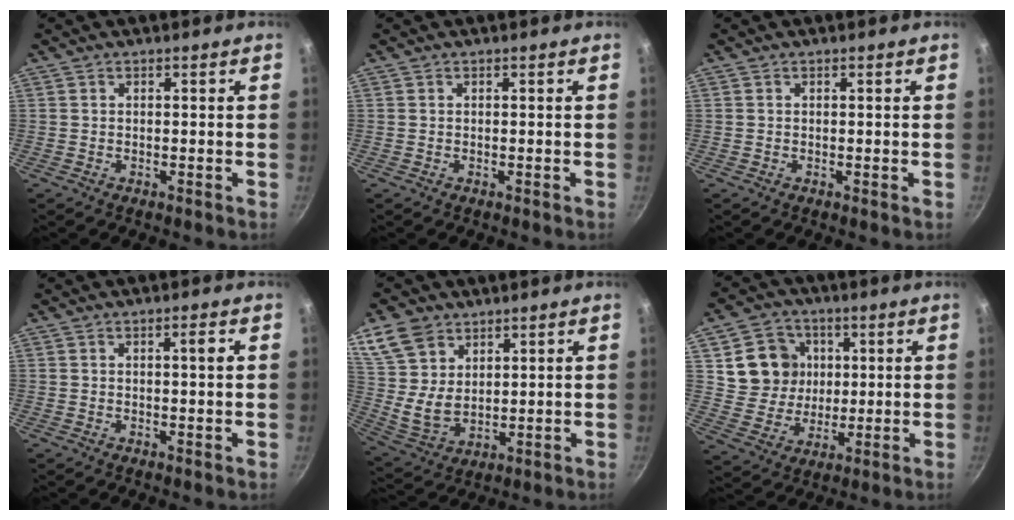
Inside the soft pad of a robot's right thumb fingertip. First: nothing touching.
{"total": 0.0}
{"total": 0.0}
{"total": 2.1, "force": [0.4, 0.2, 2.0], "torque": [-0.030, 0.001, 0.007]}
{"total": 11.6, "force": [6.4, 8.0, 5.4], "torque": [-0.086, -0.027, 0.139]}
{"total": 11.7, "force": [3.0, 10.5, 4.2], "torque": [-0.045, -0.009, 0.057]}